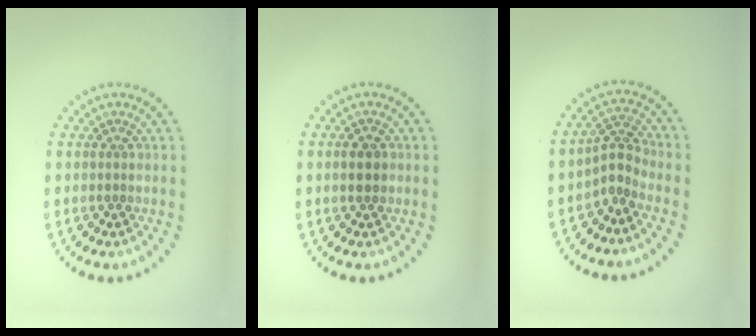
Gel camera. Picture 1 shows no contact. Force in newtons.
{"total": 2.3, "press": 2.3, "slide": 0.1}
{"total": 2.4, "press": 1.5, "slide": 1.9}